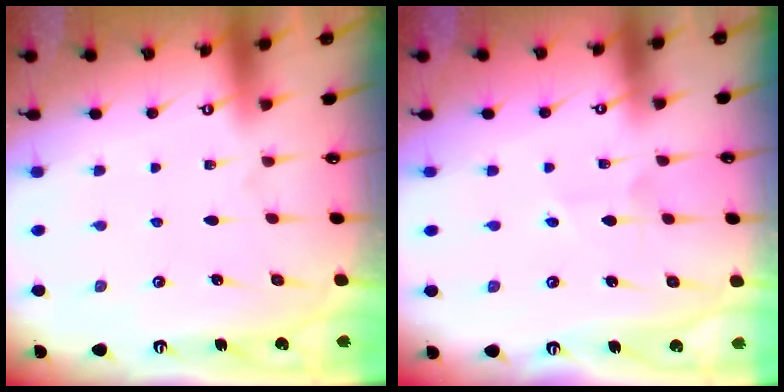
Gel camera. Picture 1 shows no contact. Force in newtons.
{"total": 2.8, "press": 2.8, "slide": 0.3}